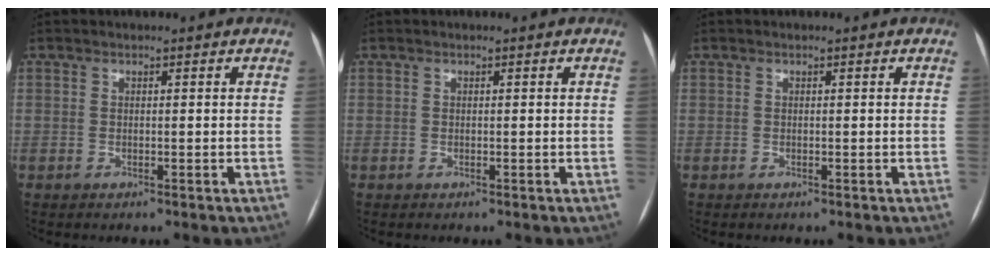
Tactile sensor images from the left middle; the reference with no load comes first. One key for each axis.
{"total": 0.0}
{"total": 0.0}